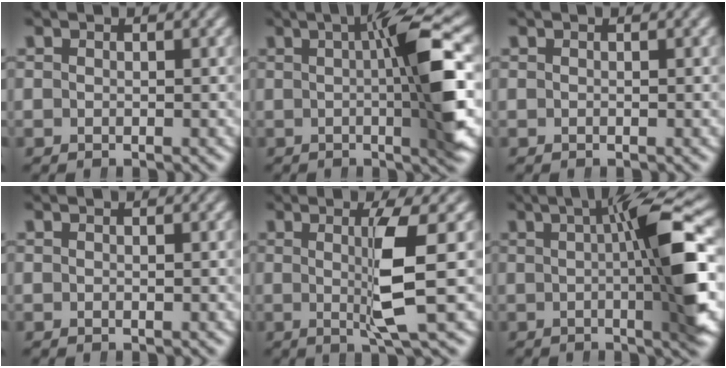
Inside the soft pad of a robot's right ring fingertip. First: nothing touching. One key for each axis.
{"total": 8.5, "fx": 0.4, "fy": 0.8, "fz": 8.5, "tx": -0.126, "ty": 0.010, "tz": 0.005}
{"total": 0.0}
{"total": 0.0}
{"total": 4.6, "fx": 0.2, "fy": -0.6, "fz": 4.6, "tx": -0.081, "ty": -0.009, "tz": 0.011}
{"total": 9.6, "fx": 0.4, "fy": 1.1, "fz": 9.5, "tx": -0.140, "ty": 0.013, "tz": 0.003}